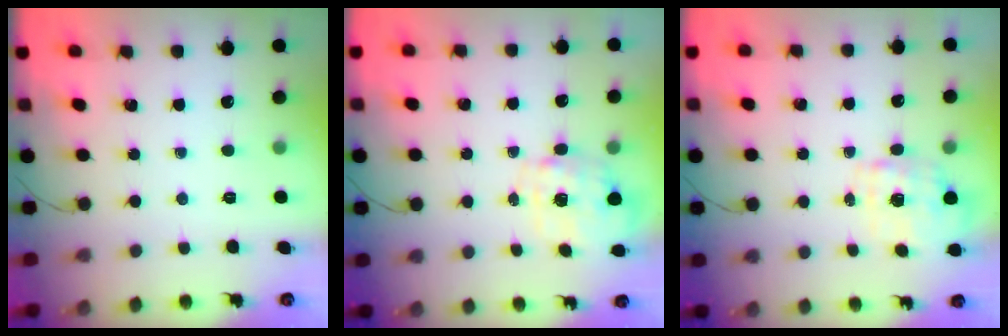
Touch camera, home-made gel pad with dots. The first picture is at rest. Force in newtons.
{"total": 2.8, "press": 2.7, "slide": 0.9}
{"total": 1.7, "press": 1.6, "slide": 0.5}